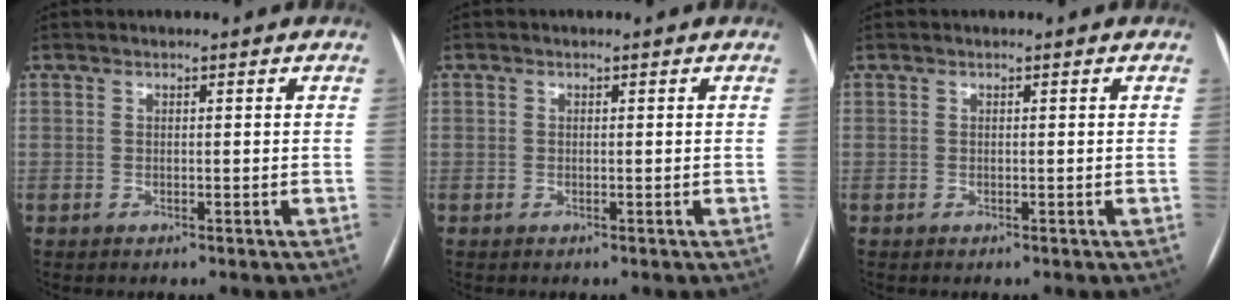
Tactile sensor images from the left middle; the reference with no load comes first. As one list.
[{"total": 0.0}, {"total": 0.0}]